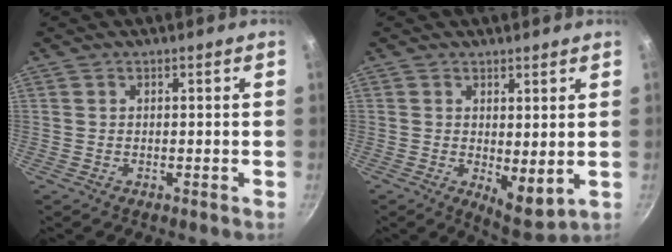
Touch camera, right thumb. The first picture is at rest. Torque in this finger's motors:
{"motor_torque": [-0.33, 0.18, -0.19, -0.32, -0.02]}